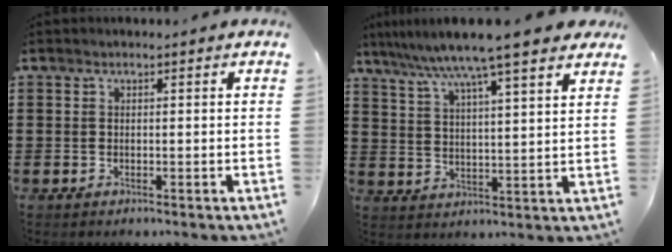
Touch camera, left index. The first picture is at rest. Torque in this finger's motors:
{"motor_torque": [2.14, 0.00, 1.05, 0.21]}